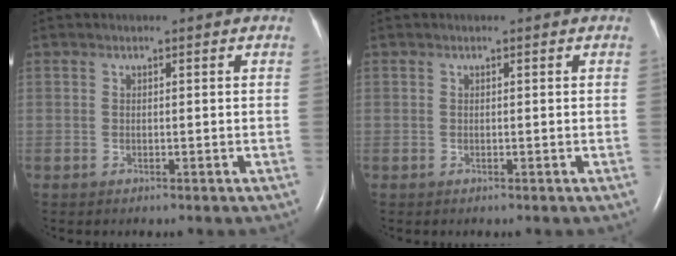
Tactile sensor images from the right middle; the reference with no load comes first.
{"total": 0.0}